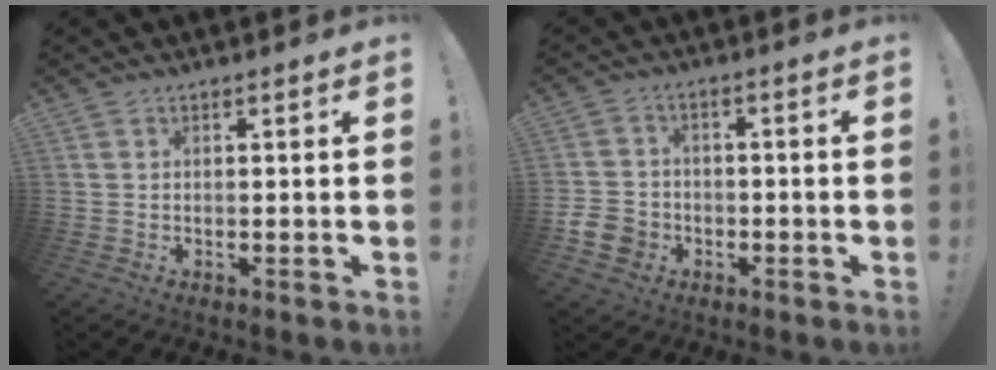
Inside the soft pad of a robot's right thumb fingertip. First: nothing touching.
{"total": 8.2, "force": [-3.8, 6.4, 3.2], "torque": [-0.061, 0.023, -0.073]}